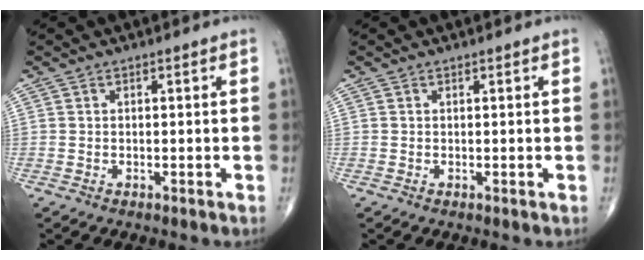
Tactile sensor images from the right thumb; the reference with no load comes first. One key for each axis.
{"total": 0.0}